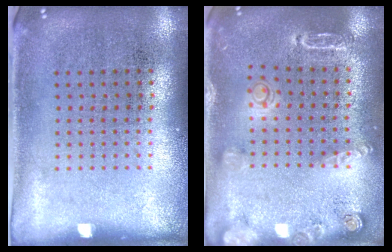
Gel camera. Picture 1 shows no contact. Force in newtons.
{"total": 1.8, "press": 1.8, "slide": 0.1}